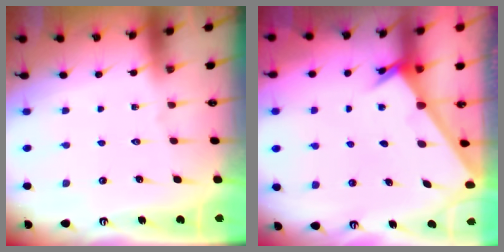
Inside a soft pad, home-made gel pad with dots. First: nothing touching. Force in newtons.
{"total": 2.3, "press": 2.3, "slide": 0.2}